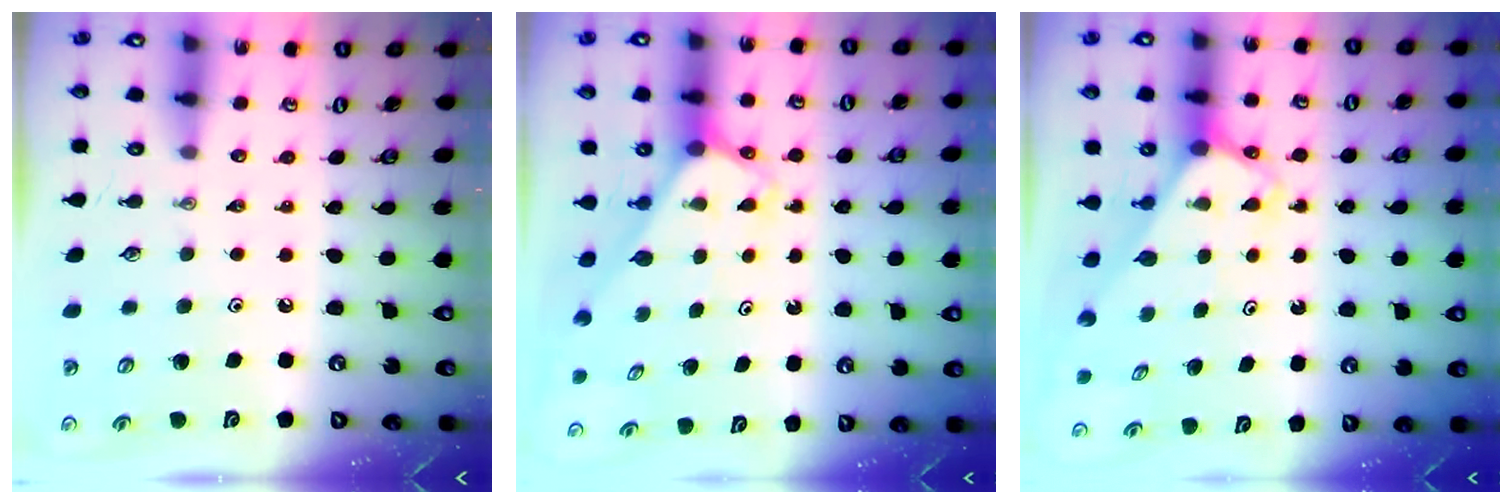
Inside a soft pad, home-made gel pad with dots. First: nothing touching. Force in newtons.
{"total": 2.6, "press": 2.6, "slide": 0.2}
{"total": 2.8, "press": 2.8, "slide": 0.2}